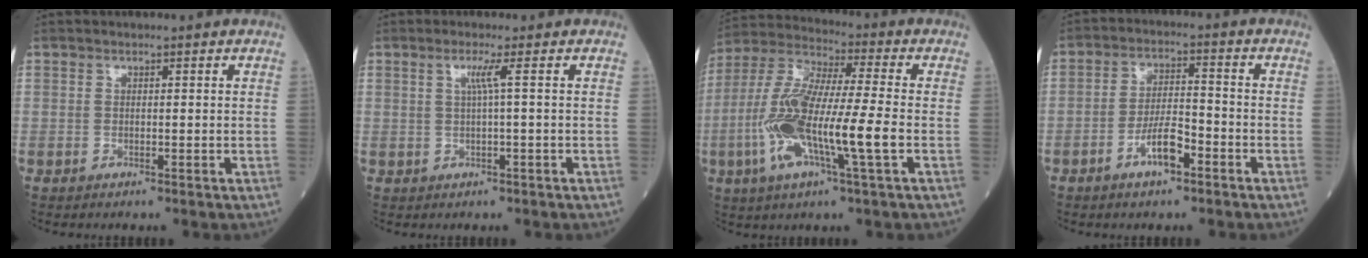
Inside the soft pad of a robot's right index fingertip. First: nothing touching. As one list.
[{"total": 2.0, "force": [0.4, -0.7, 1.8], "torque": [-0.039, 0.000, 0.009]}, {"total": 15.9, "force": [-3.6, 1.3, 15.5], "torque": [-0.320, -0.006, -0.075]}, {"total": 6.0, "force": [-3.2, 1.5, 4.8], "torque": [-0.093, 0.005, -0.060]}]